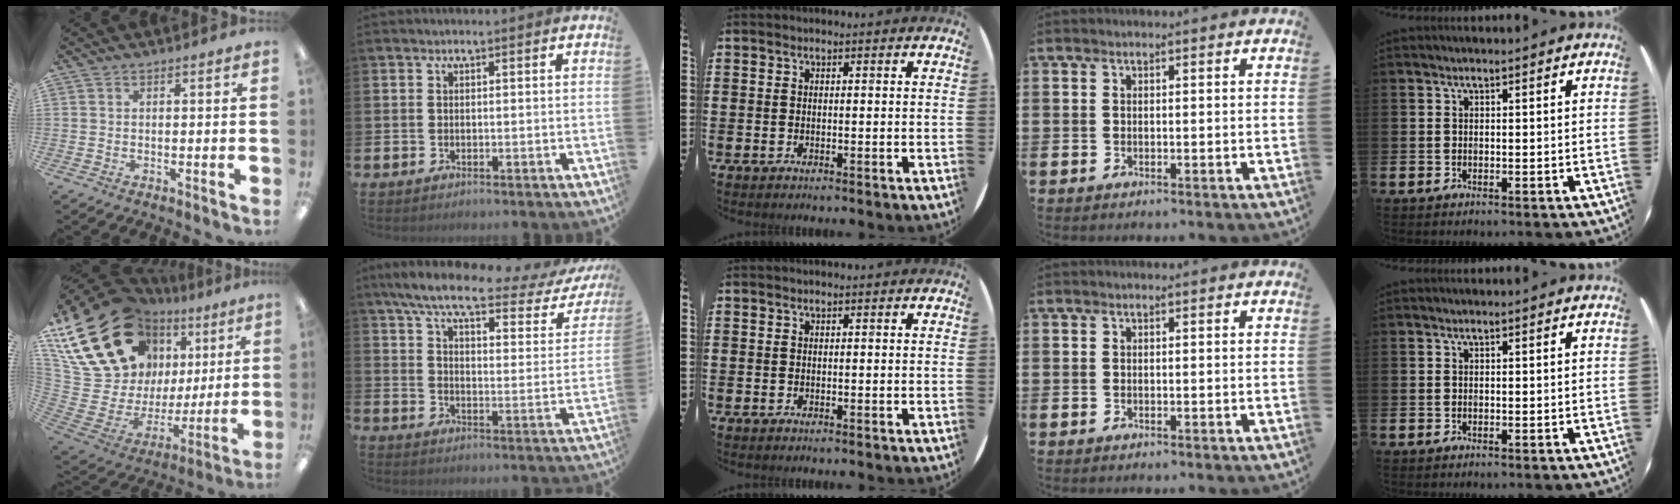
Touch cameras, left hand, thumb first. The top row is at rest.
{"thumb": {"total": 25.5, "force": [14.2, 17.0, 12.7], "torque": [-0.252, -0.086, 0.288]}, "index": {"total": 7.7, "force": [5.9, 1.3, 4.8], "torque": [-0.107, -0.037, 0.092]}}